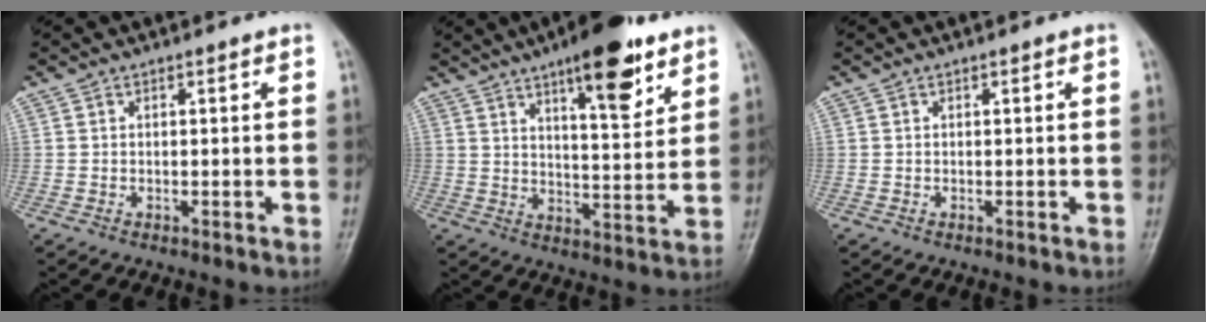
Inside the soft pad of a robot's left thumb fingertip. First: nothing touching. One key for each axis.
{"total": 13.8, "fx": 8.4, "fy": 4.3, "fz": 10.1, "tx": -0.120, "ty": -0.046, "tz": 0.123}
{"total": 0.0}